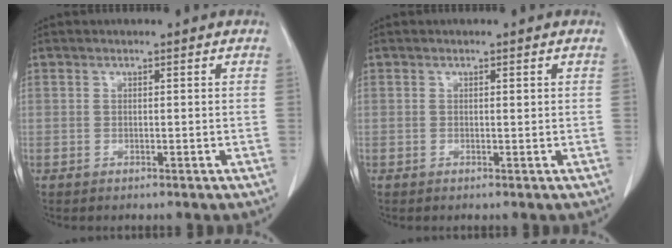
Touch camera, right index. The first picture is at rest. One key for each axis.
{"total": 0.5, "fx": 0.2, "fy": 0.1, "fz": 0.5, "tx": -0.010, "ty": -0.001, "tz": 0.003}